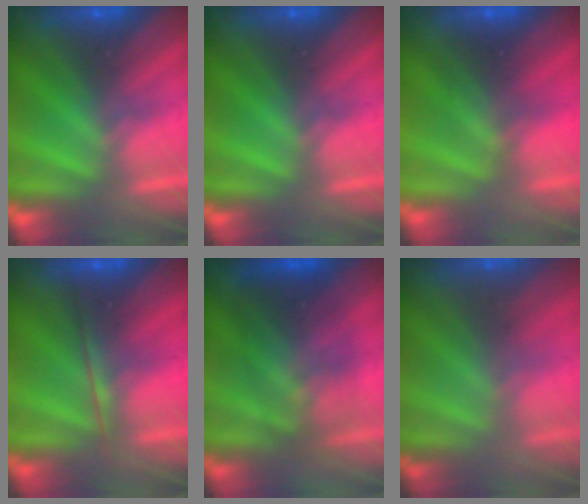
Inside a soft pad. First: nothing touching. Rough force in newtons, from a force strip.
{"total": 0.0}
{"total": 2.7}
{"total": 1.7}
{"total": 3.4}
{"total": 2.9}